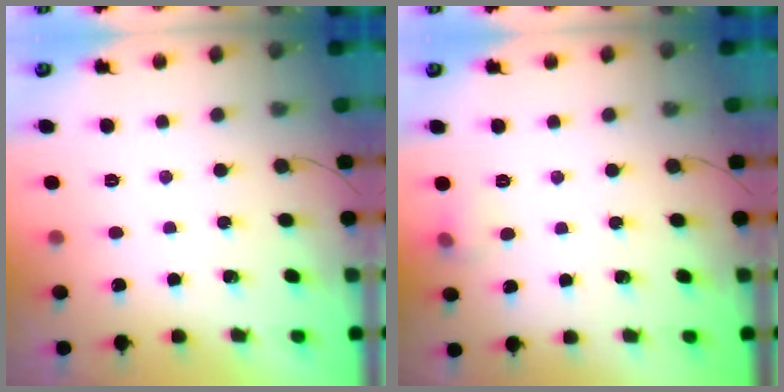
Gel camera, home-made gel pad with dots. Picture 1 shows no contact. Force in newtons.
{"total": 5.8, "press": 5.6, "slide": 1.6}